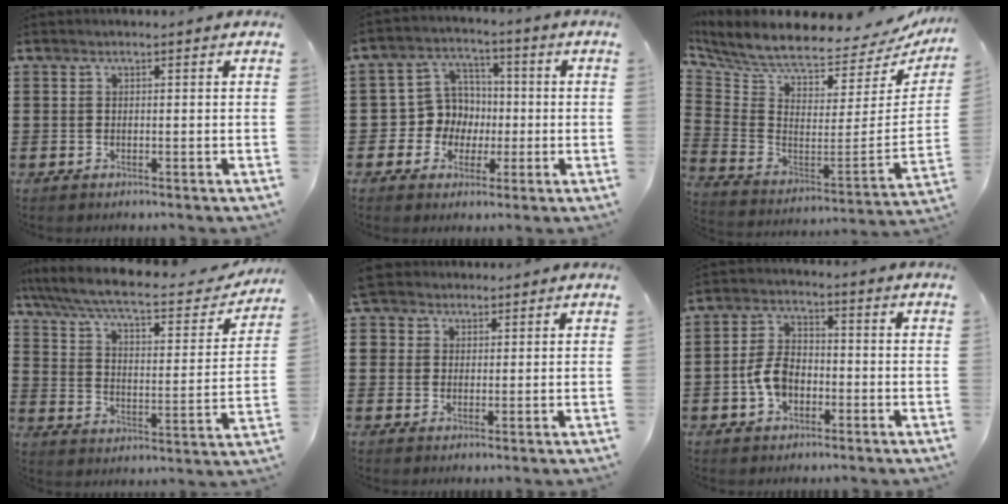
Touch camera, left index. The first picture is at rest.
{"total": 7.3, "force": [-0.1, 7.2, 1.4], "torque": [-0.064, 0.006, -0.001]}
{"total": 6.5, "force": [5.8, 1.1, 2.7], "torque": [-0.086, -0.061, 0.095]}
{"total": 7.9, "force": [6.7, 1.1, 4.1], "torque": [-0.108, -0.043, 0.109]}
{"total": 3.6, "force": [2.4, 2.7, -0.2], "torque": [-0.006, 0.010, 0.044]}
{"total": 6.1, "force": [-1.8, 4.0, 4.2], "torque": [-0.111, 0.000, -0.042]}